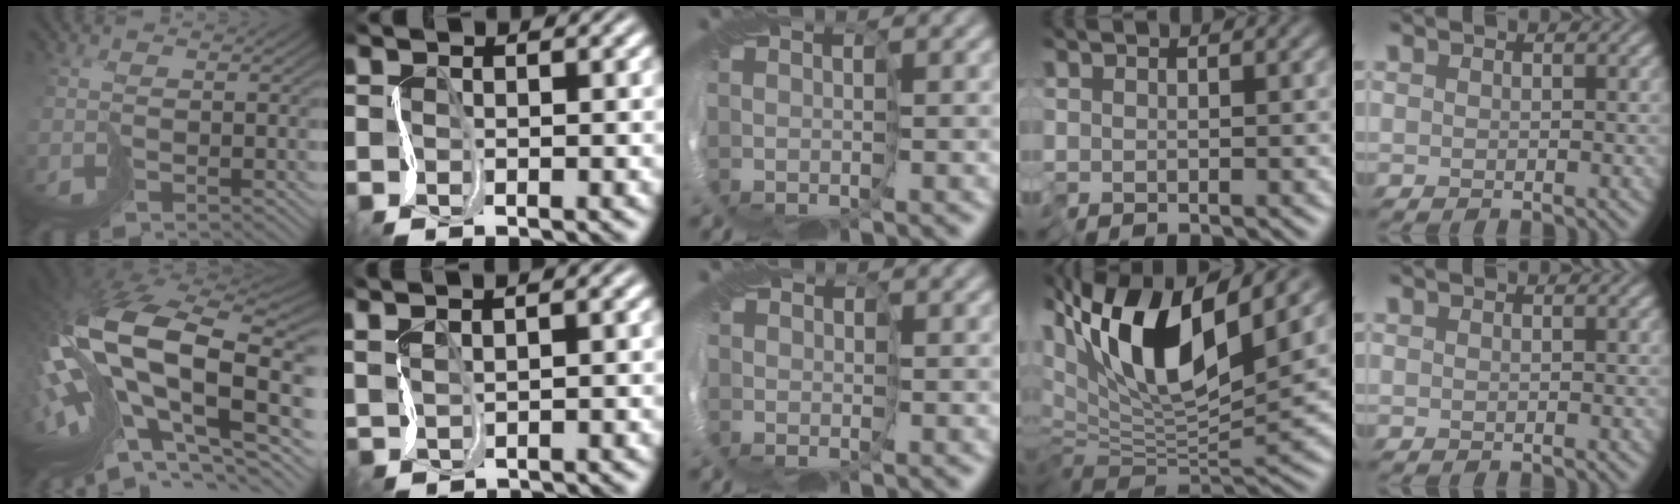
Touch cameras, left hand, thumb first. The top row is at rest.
{"thumb": {"total": 20.2, "force": [-0.6, 11.8, 16.4], "torque": [-0.355, -0.039, 0.004]}, "index": {"total": 2.9, "force": [2.2, 1.2, 1.5], "torque": [-0.036, 0.022, 0.031]}, "middle": {"total": 0.6, "force": [0.1, 0.5, 0.0], "torque": [0.001, -0.001, 0.000]}, "ring": {"total": 13.3, "force": [4.7, 4.6, 11.5], "torque": [-0.221, 0.020, 0.076]}}